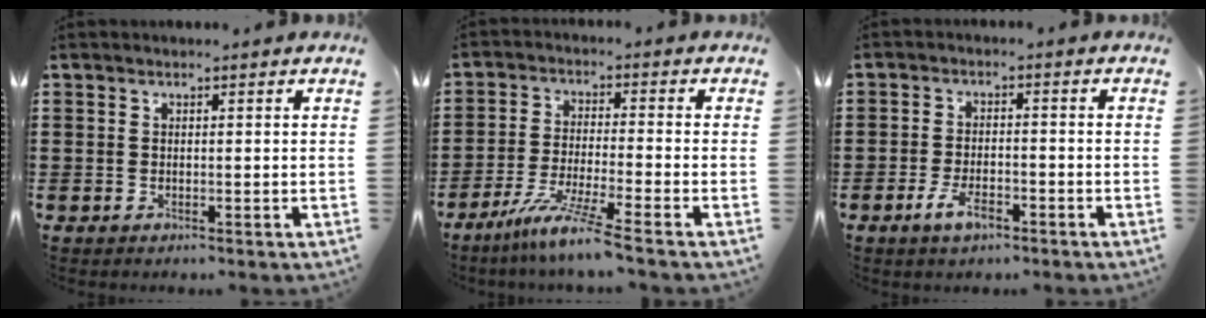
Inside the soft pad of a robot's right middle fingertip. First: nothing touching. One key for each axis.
{"total": 7.7, "fx": -6.2, "fy": -0.4, "fz": 4.5, "tx": -0.099, "ty": -0.016, "tz": -0.121}
{"total": 4.7, "fx": -2.9, "fy": 1.8, "fz": 3.2, "tx": -0.066, "ty": 0.007, "tz": -0.058}